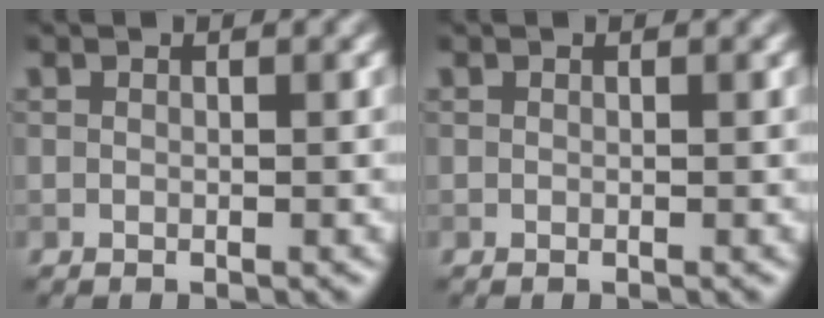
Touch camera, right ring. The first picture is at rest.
{"total": 0.0}